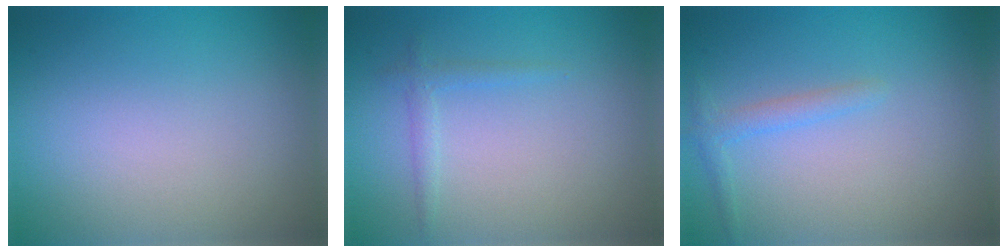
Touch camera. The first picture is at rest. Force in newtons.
{"total": 1.1, "press": 1.1, "slide": 0.1}
{"total": 1.3, "press": 1.3, "slide": 0.1}